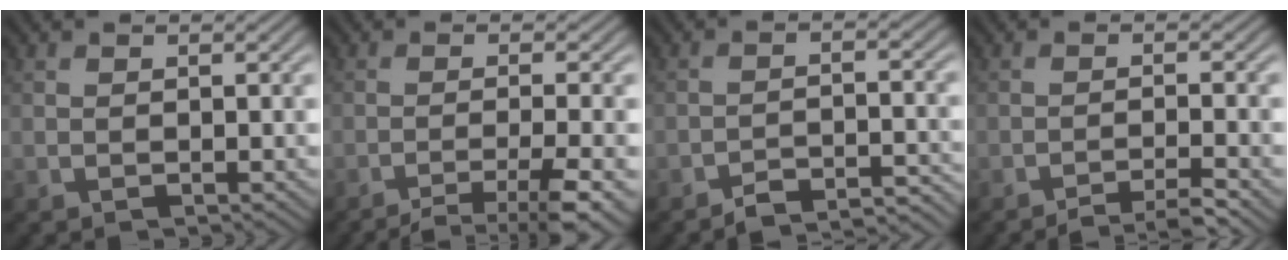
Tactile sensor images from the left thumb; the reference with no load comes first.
{"total": 6.6, "force": [-4.2, 0.9, 5.0], "torque": [-0.071, 0.007, -0.073]}
{"total": 5.1, "force": [-4.6, 0.8, 2.0], "torque": [-0.033, 0.007, -0.072]}
{"total": 3.8, "force": [-2.9, 0.3, 2.4], "torque": [-0.030, 0.009, -0.060]}